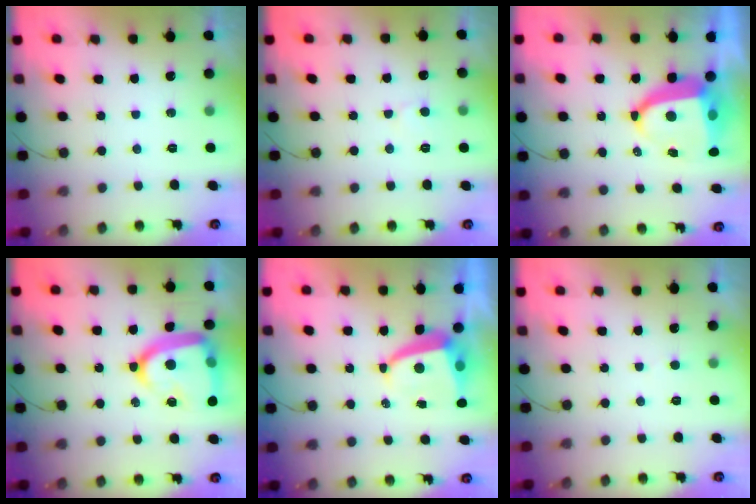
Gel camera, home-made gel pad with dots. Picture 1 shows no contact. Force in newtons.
{"total": 4.3, "press": 4.2, "slide": 0.4}
{"total": 10.5, "press": 10.4, "slide": 1.1}
{"total": 19.2, "press": 19.1, "slide": 1.7}
{"total": 6.0, "press": 5.9, "slide": 0.7}
{"total": 2.1, "press": 2.1, "slide": 0.2}